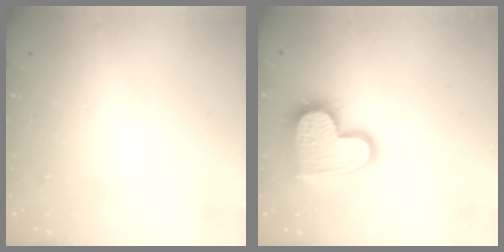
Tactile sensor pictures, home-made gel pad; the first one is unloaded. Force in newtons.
{"total": 16.7, "press": 16.7, "slide": 1.0}